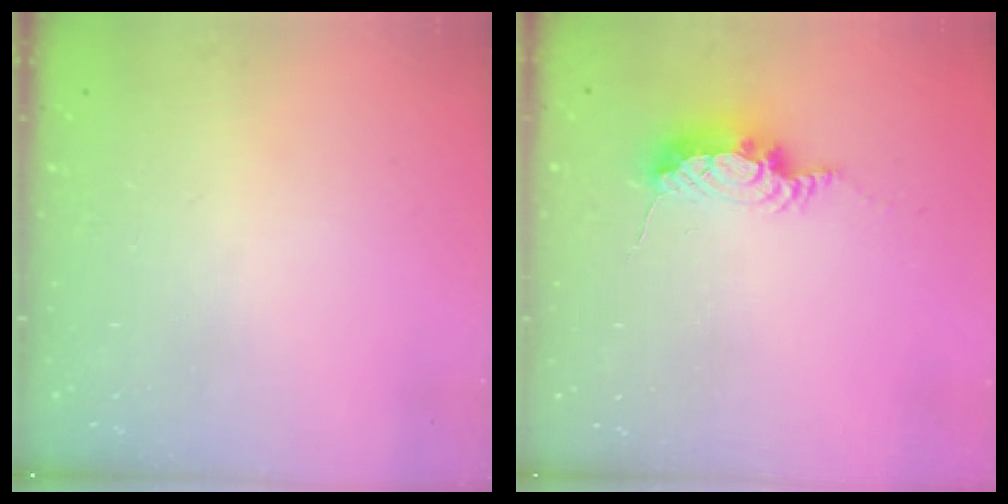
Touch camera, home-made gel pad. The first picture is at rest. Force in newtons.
{"total": 7.8, "press": 7.8, "slide": 0.2}